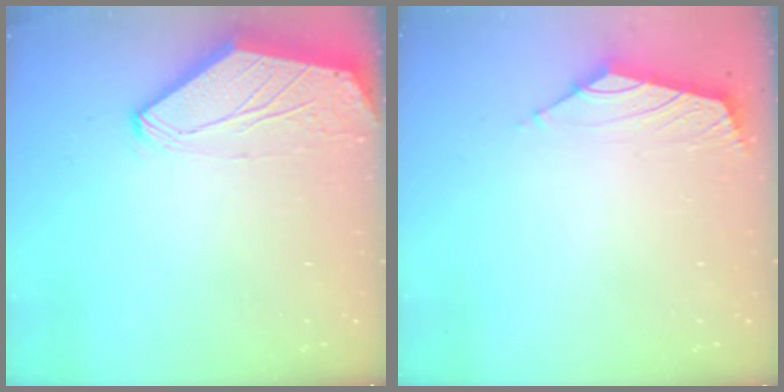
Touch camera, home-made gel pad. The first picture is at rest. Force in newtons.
{"total": 1.6, "press": 1.5, "slide": 0.7}